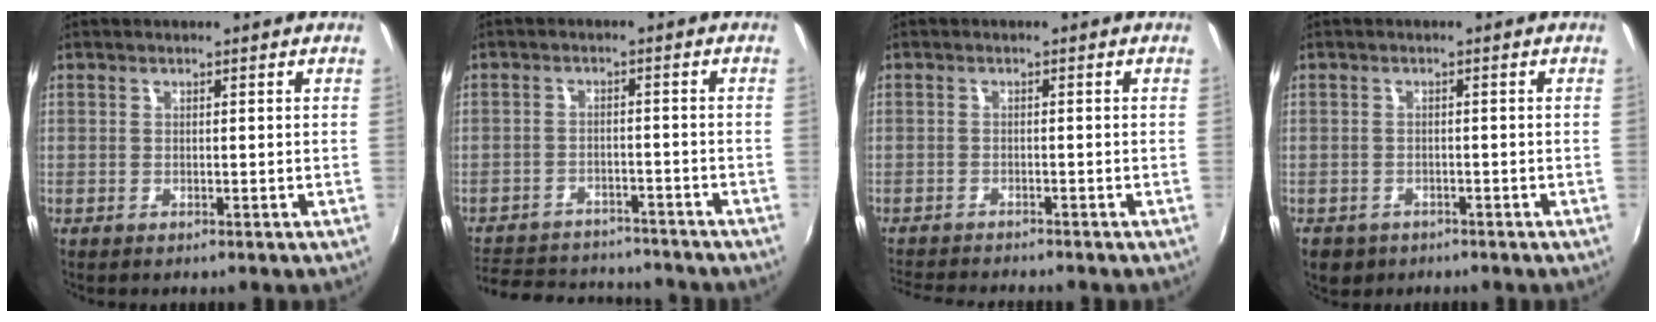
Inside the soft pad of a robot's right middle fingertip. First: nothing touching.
{"total": 14.2, "force": [-12.3, 5.4, 4.5], "torque": [-0.120, 0.019, -0.176]}
{"total": 6.0, "force": [-5.7, 0.5, 1.9], "torque": [-0.054, -0.018, -0.096]}
{"total": 4.0, "force": [-2.3, 2.9, 1.4], "torque": [-0.037, -0.008, -0.032]}